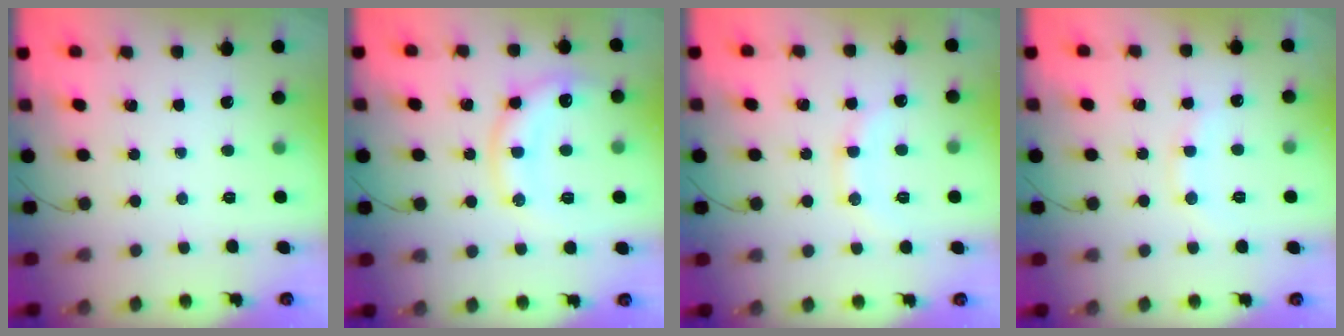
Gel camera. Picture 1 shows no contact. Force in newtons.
{"total": 11.9, "press": 11.8, "slide": 1.4}
{"total": 9.8, "press": 9.7, "slide": 1.2}
{"total": 7.8, "press": 7.7, "slide": 1.5}